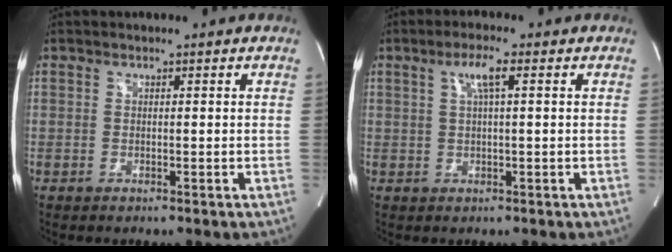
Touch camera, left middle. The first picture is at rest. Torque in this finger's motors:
{"motor_torque": [0.53, -0.06, 0.13, 0.03]}